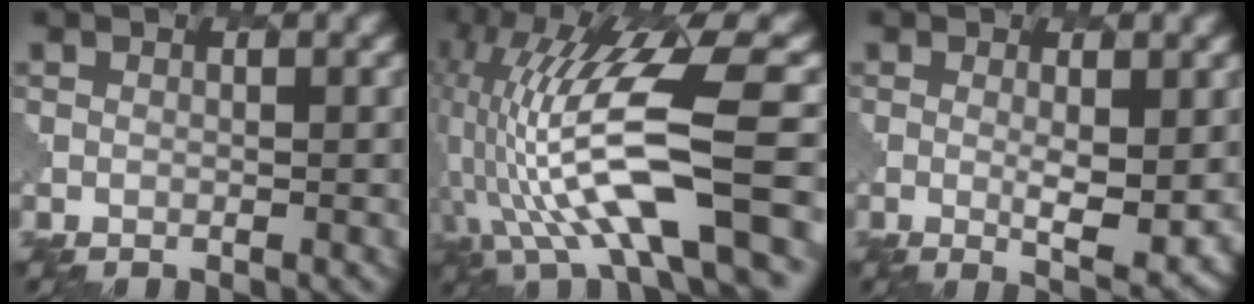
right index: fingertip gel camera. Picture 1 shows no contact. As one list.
[{"total": 13.2, "force": [-1.5, 3.8, 12.5], "torque": [-0.239, 0.015, -0.022]}, {"total": 3.8, "force": [0.5, 0.8, 3.7], "torque": [-0.060, -0.011, 0.013]}]